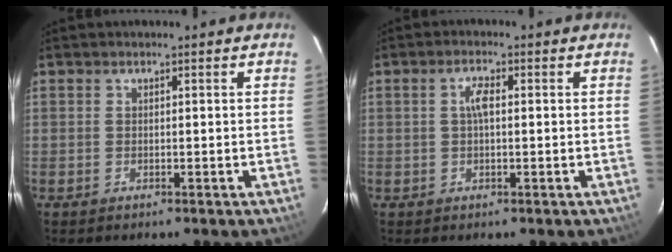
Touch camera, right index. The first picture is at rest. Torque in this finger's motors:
{"motor_torque": [0.05, -0.01, 0.21, 0.06]}